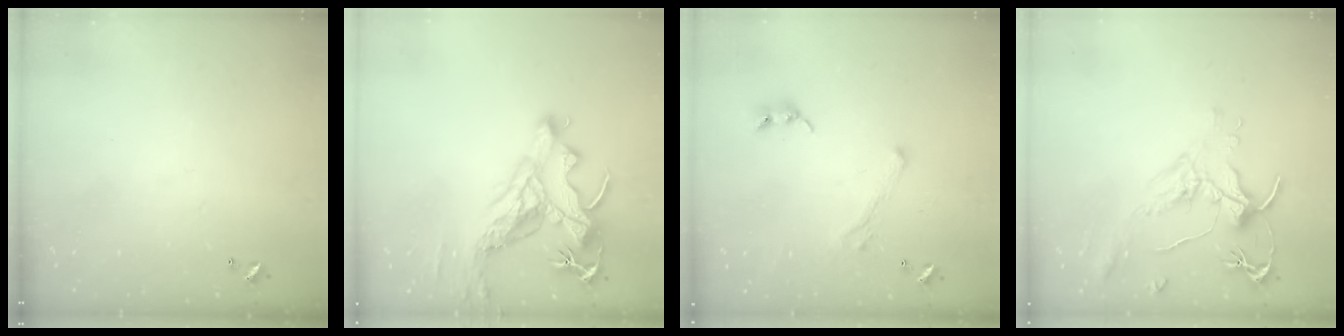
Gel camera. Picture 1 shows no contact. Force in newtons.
{"total": 9.9, "press": 9.7, "slide": 1.9}
{"total": 3.7, "press": 3.5, "slide": 1.2}
{"total": 1.6, "press": 1.4, "slide": 0.7}